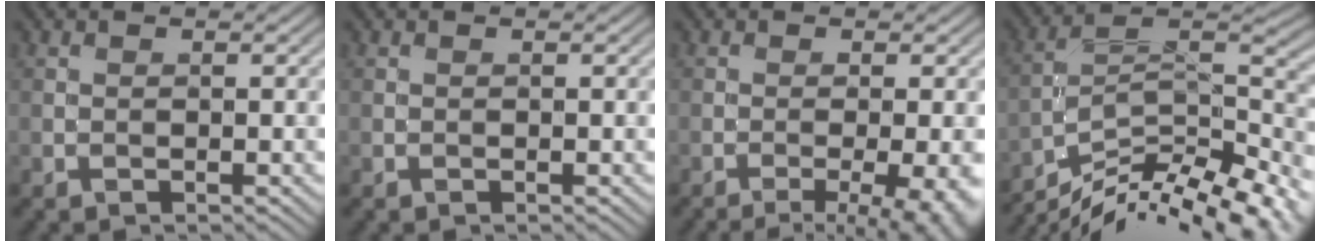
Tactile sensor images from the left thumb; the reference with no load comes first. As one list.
[{"total": 0.0}, {"total": 8.3, "force": [-4.2, 2.5, 6.7], "torque": [-0.085, -0.012, -0.045]}, {"total": 15.5, "force": [-11.9, 4.9, 8.6], "torque": [-0.162, 0.006, -0.184]}]